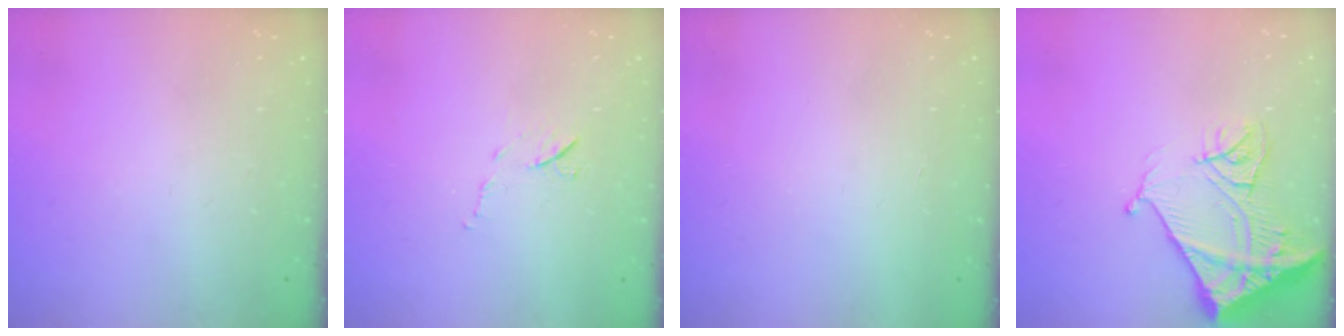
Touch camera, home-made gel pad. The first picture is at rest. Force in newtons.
{"total": 7.0, "press": 7.0, "slide": 0.7}
{"total": 1.6, "press": 1.6, "slide": 0.1}
{"total": 15.3, "press": 15.2, "slide": 1.7}